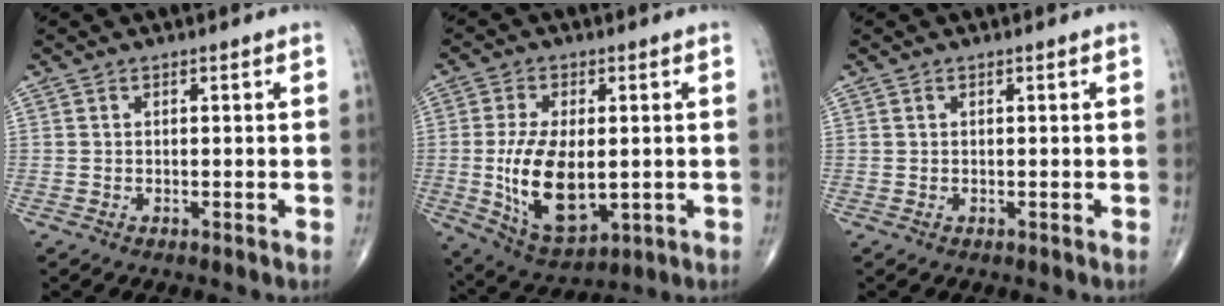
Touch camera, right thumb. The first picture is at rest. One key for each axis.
{"total": 14.2, "fx": -1.0, "fy": 7.4, "fz": 12.1, "tx": -0.216, "ty": -0.016, "tz": -0.002}
{"total": 0.0}